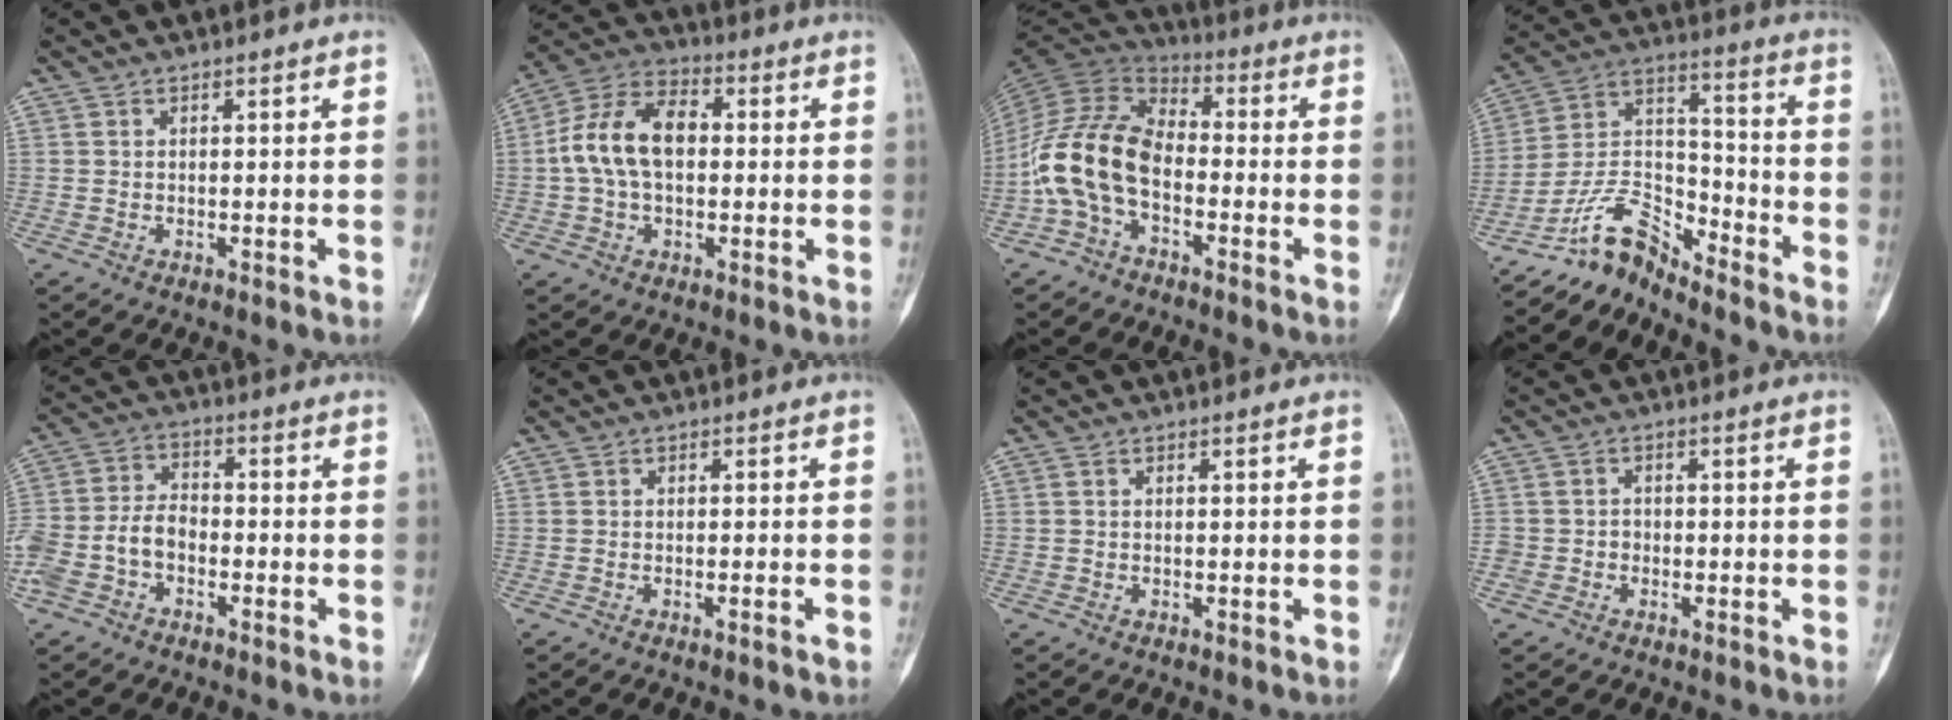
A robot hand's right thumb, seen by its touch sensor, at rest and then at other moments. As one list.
[{"total": 12.8, "force": [0.6, 8.0, 10.0], "torque": [-0.188, 0.034, 0.002]}, {"total": 13.4, "force": [-3.6, 8.3, 9.8], "torque": [-0.193, 0.052, -0.081]}, {"total": 10.2, "force": [-9.3, 3.2, 2.7], "torque": [-0.049, 0.101, -0.187]}, {"total": 9.7, "force": [-3.2, 6.6, 6.3], "torque": [-0.131, 0.034, -0.065]}, {"total": 1.2, "force": [-0.7, 0.0, 1.0], "torque": [-0.021, 0.001, -0.009]}, {"total": 0.0}, {"total": 2.0, "force": [-0.7, 1.8, 0.3], "torque": [0.010, 0.011, -0.017]}]